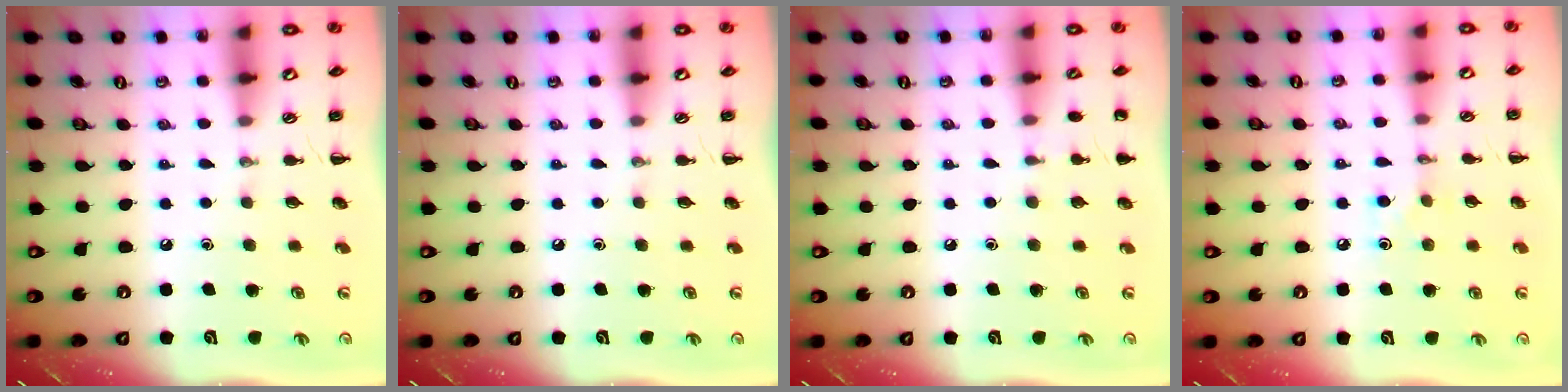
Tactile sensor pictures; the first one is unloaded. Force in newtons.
{"total": 0.0}
{"total": 5.2, "press": 4.9, "slide": 1.5}
{"total": 5.1, "press": 4.8, "slide": 1.6}